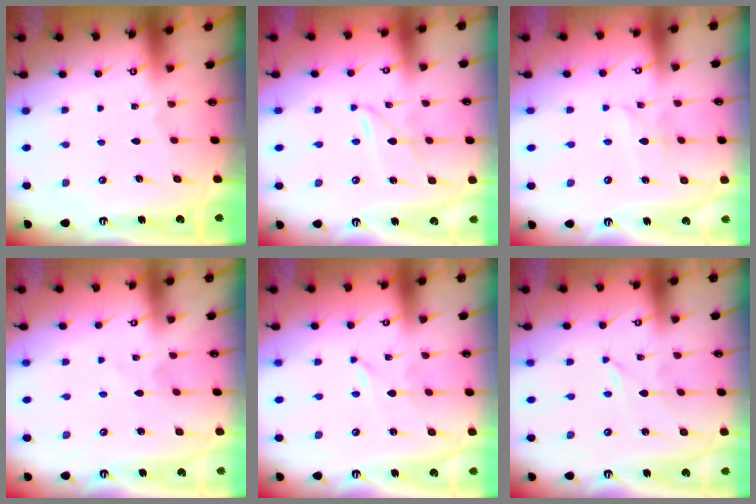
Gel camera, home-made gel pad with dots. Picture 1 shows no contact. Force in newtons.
{"total": 2.9, "press": 2.9, "slide": 0.3}
{"total": 2.8, "press": 2.8, "slide": 0.2}
{"total": 1.2, "press": 1.1, "slide": 0.2}
{"total": 0.0}
{"total": 0.0}